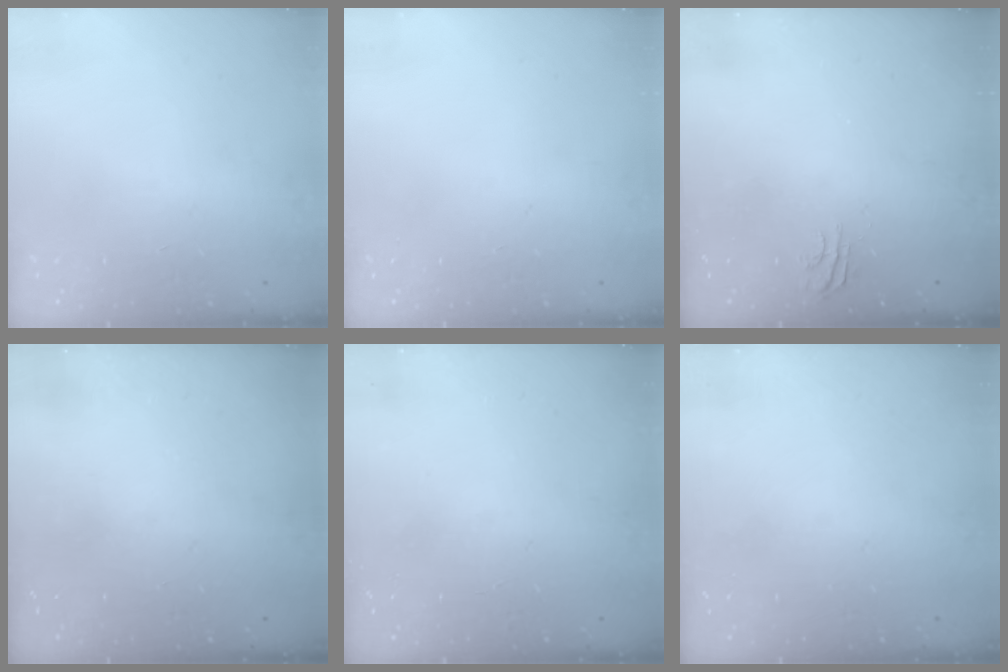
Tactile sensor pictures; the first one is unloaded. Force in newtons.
{"total": 0.0}
{"total": 5.0, "press": 5.0, "slide": 0.5}
{"total": 0.0}
{"total": 1.8, "press": 1.8, "slide": 0.1}
{"total": 0.0}